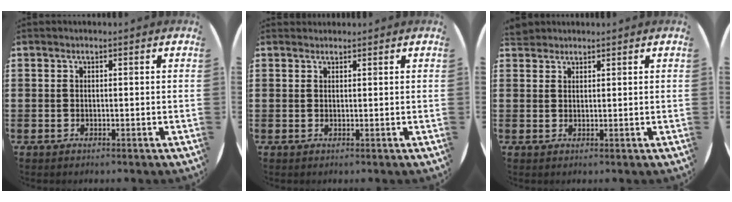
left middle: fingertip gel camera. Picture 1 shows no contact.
{"total": 0.7, "force": [0.7, 0.2, -0.2], "torque": [0.011, 0.000, 0.011]}
{"total": 1.7, "force": [1.7, 0.5, 0.1], "torque": [-0.004, 0.004, 0.033]}